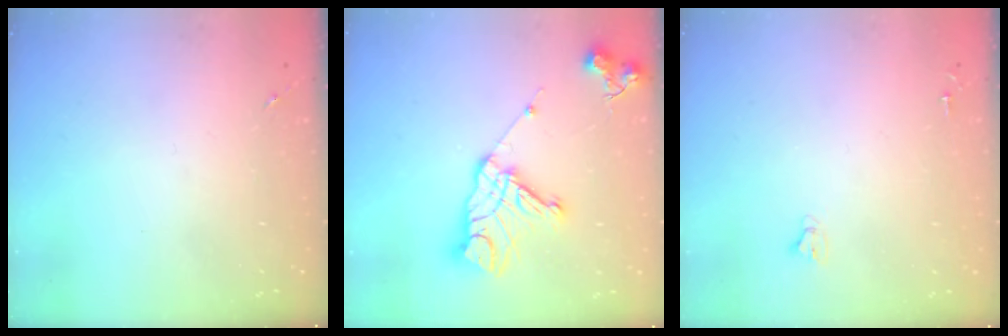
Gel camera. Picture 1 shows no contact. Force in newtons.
{"total": 15.6, "press": 15.6, "slide": 1.2}
{"total": 2.0, "press": 2.0, "slide": 0.2}